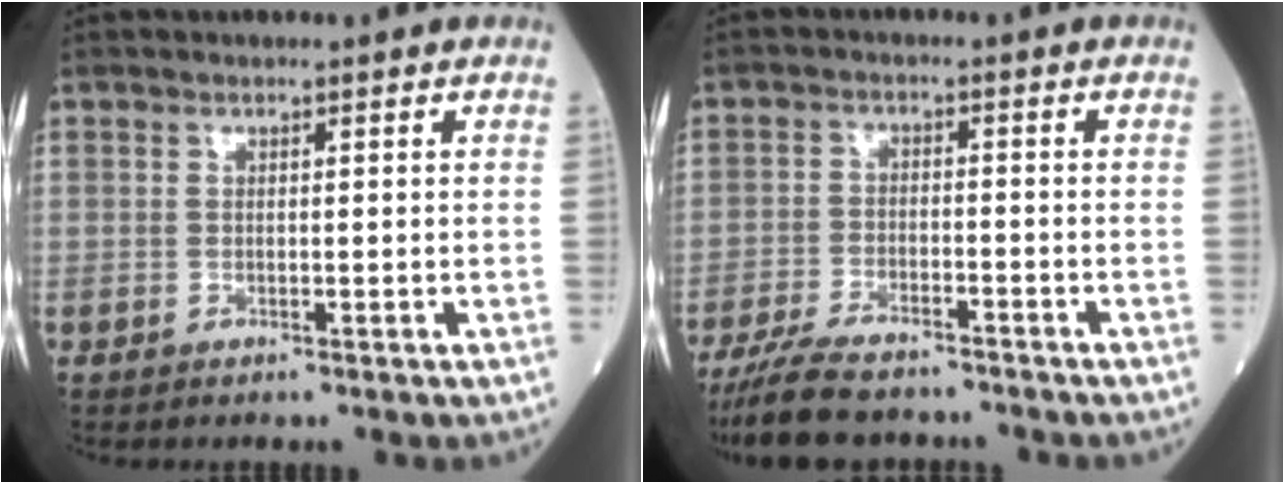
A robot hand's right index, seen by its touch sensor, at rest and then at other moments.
{"total": 10.1, "force": [-8.8, 2.1, 4.5], "torque": [-0.081, -0.022, -0.145]}